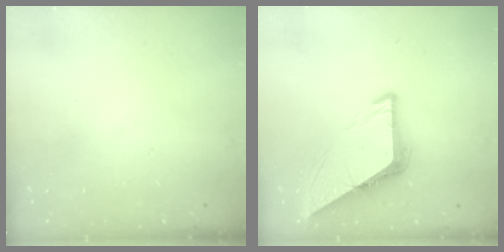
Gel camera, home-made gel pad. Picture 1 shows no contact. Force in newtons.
{"total": 8.1, "press": 8.0, "slide": 1.1}